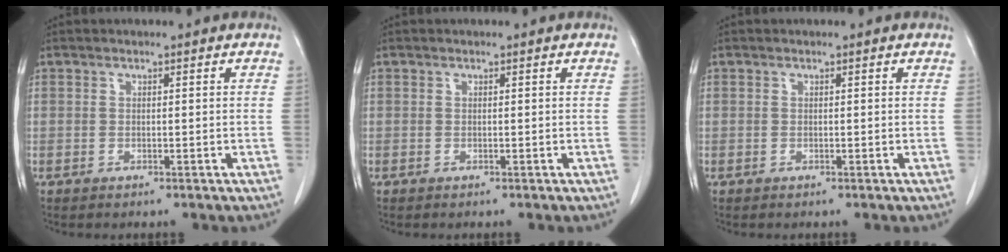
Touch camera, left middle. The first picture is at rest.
{"total": 0.0}
{"total": 0.0}